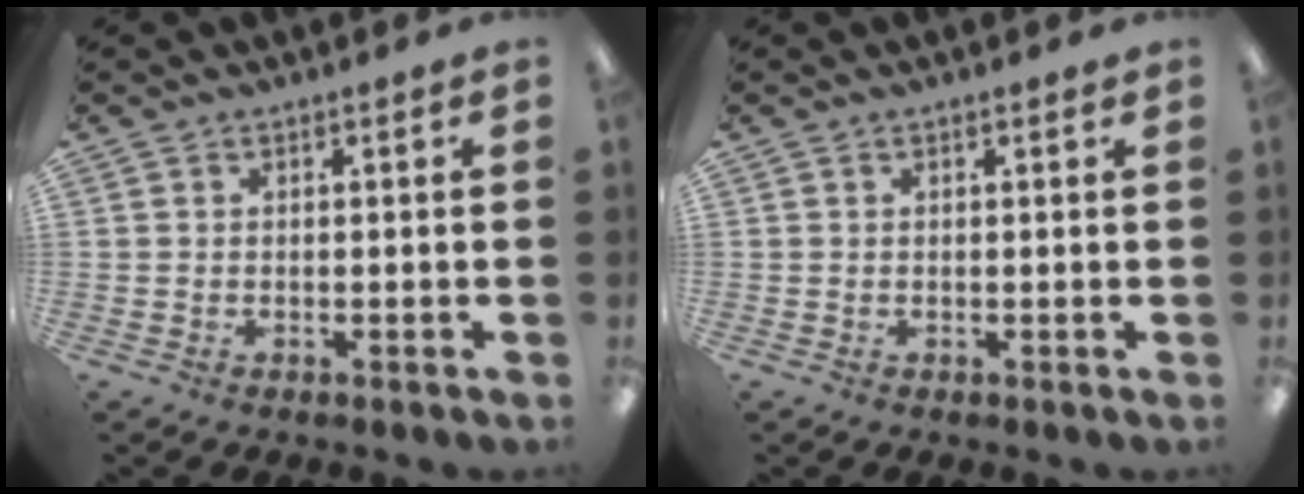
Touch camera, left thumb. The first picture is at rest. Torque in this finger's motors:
{"motor_torque": [0.24, 0.03, -0.48, -0.09, 0.00]}